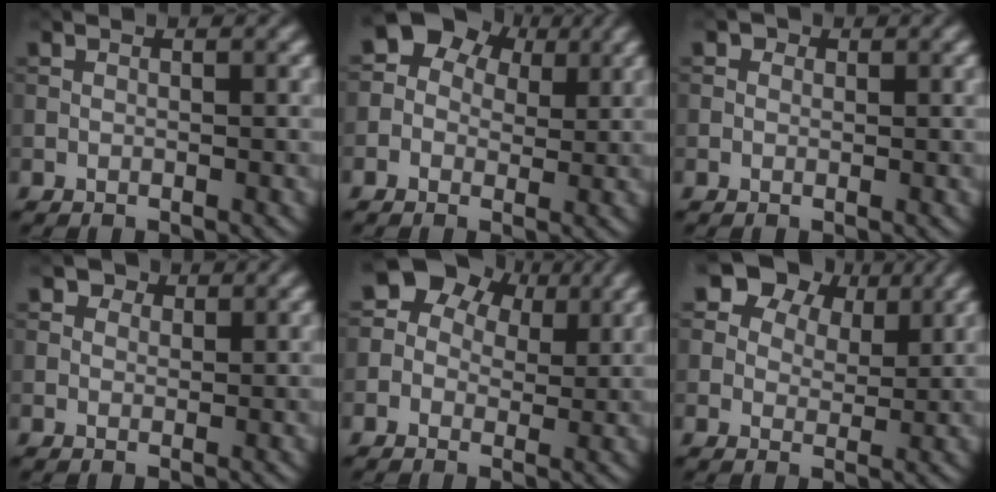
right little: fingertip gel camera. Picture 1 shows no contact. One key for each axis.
{"total": 5.8, "fx": 1.9, "fy": 4.7, "fz": 2.8, "tx": -0.033, "ty": 0.018, "tz": -0.008}
{"total": 0.9, "fx": 0.4, "fy": 0.7, "fz": 0.4, "tx": -0.005, "ty": -0.004, "tz": -0.002}
{"total": 2.1, "fx": 1.4, "fy": 1.4, "fz": 0.8, "tx": -0.012, "ty": -0.005, "tz": 0.013}
{"total": 7.0, "fx": 2.5, "fy": 5.6, "fz": 3.3, "tx": -0.040, "ty": 0.022, "tz": 0.007}
{"total": 8.9, "fx": 5.4, "fy": 5.9, "fz": 3.8, "tx": -0.071, "ty": 0.013, "tz": 0.079}